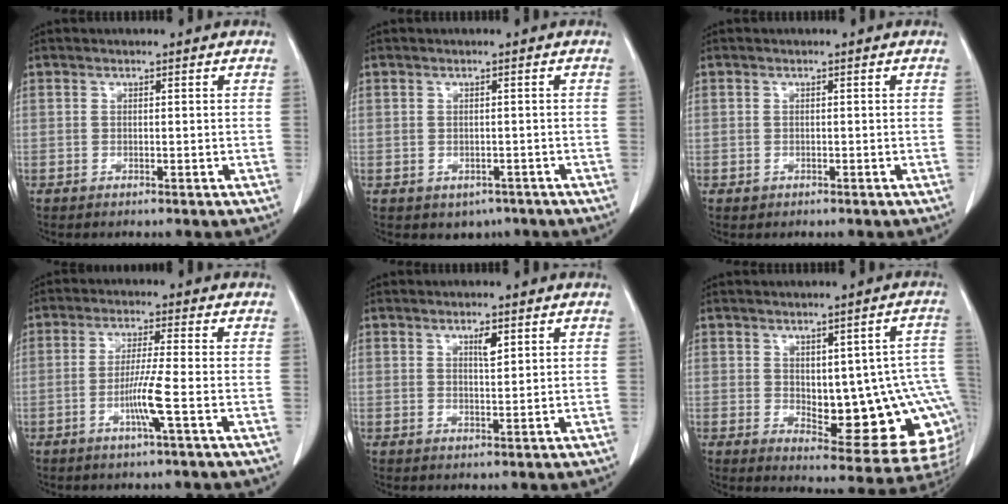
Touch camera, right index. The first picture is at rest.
{"total": 2.7, "force": [-1.4, 2.1, 0.9], "torque": [-0.005, 0.004, -0.011]}
{"total": 0.8, "force": [-0.2, 0.8, 0.0], "torque": [0.000, 0.005, -0.001]}
{"total": 5.5, "force": [-1.8, -0.9, 5.1], "torque": [-0.097, -0.010, -0.038]}
{"total": 2.2, "force": [1.2, 0.5, 1.7], "torque": [-0.031, -0.002, 0.020]}
{"total": 17.2, "force": [-1.0, 6.1, 16.0], "torque": [-0.143, 0.015, 0.011]}